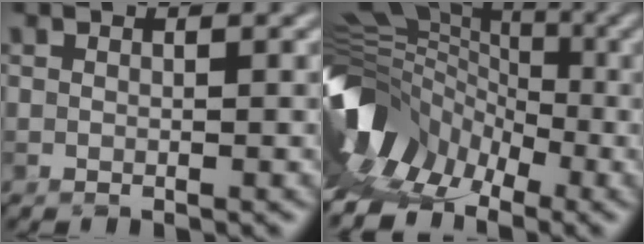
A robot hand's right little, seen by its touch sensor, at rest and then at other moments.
{"total": 10.5, "force": [-4.9, 7.4, 5.6], "torque": [-0.102, 0.013, -0.099]}